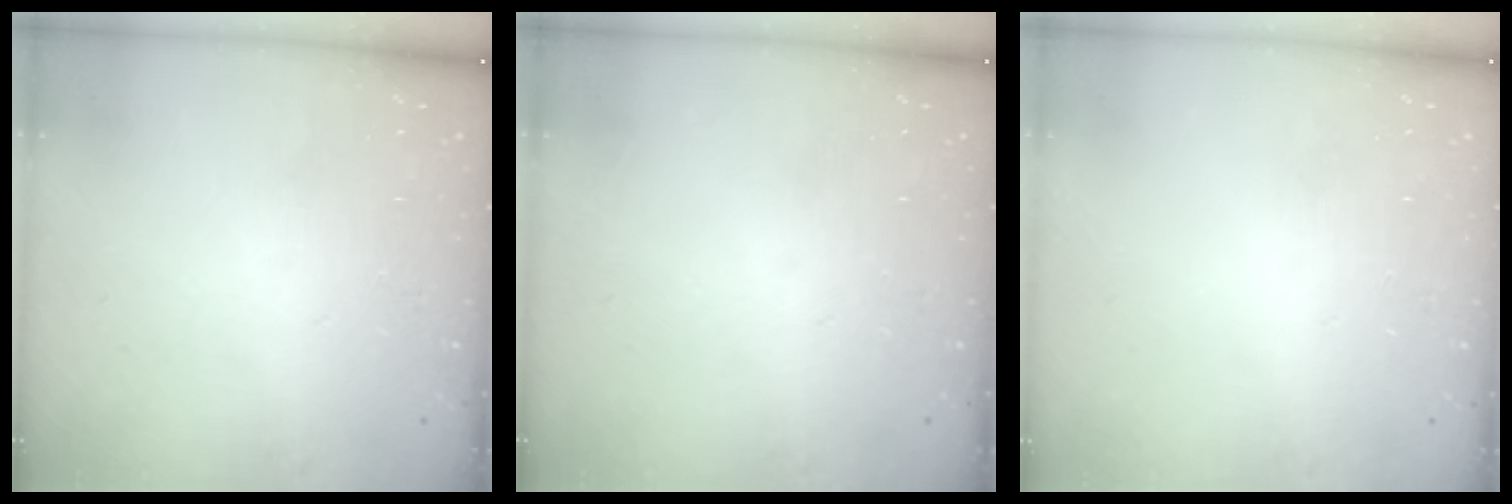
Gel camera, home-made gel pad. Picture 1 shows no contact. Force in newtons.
{"total": 0.0}
{"total": 0.5, "press": 0.5, "slide": 0.1}